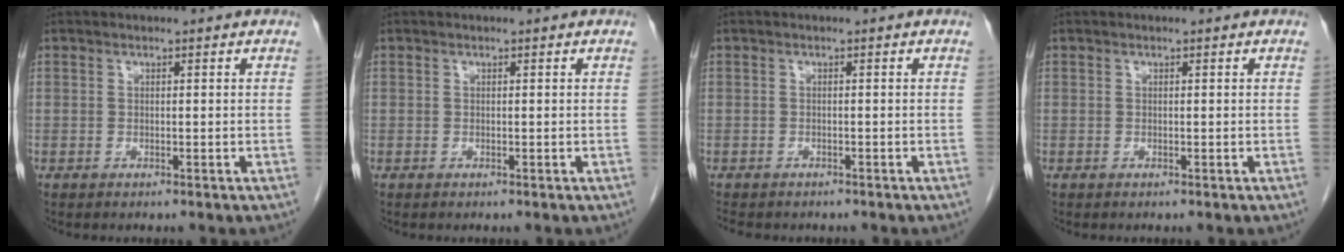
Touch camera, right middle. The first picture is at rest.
{"total": 0.0}
{"total": 5.3, "force": [-4.5, 2.1, 1.9], "torque": [-0.029, -0.005, -0.059]}
{"total": 0.0}